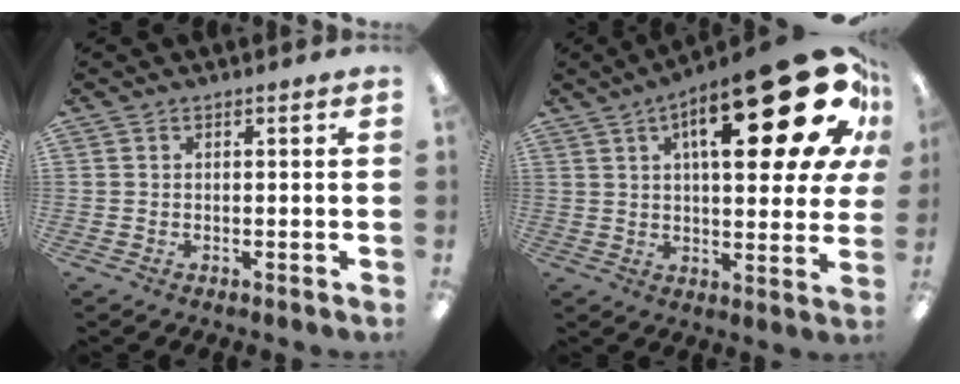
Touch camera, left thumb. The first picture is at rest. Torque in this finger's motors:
{"motor_torque": [0.80, 3.40, 2.09, -0.68, 0.16]}